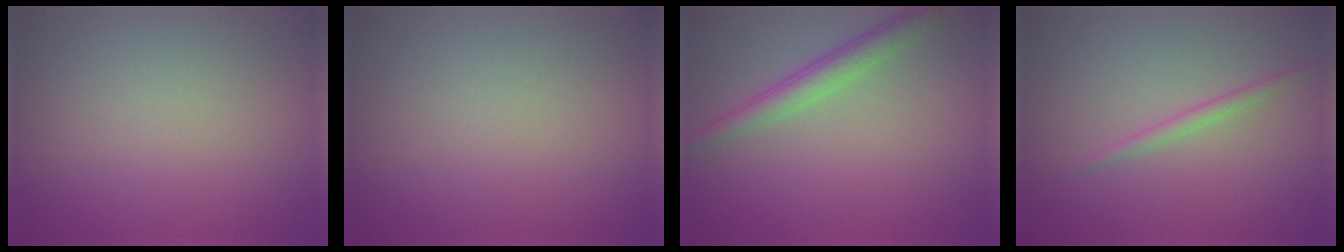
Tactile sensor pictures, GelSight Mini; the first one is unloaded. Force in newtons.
{"total": 0.0}
{"total": 2.9, "press": 2.9, "slide": 0.1}
{"total": 0.9, "press": 0.9, "slide": 0.1}